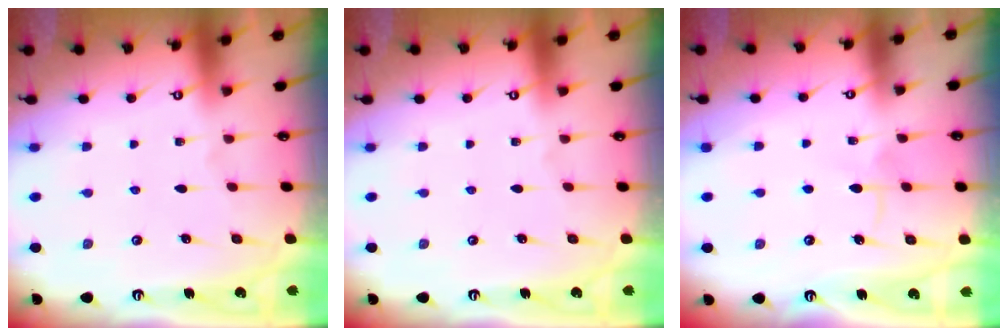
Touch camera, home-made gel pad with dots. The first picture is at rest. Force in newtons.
{"total": 0.0}
{"total": 5.9, "press": 5.8, "slide": 0.6}